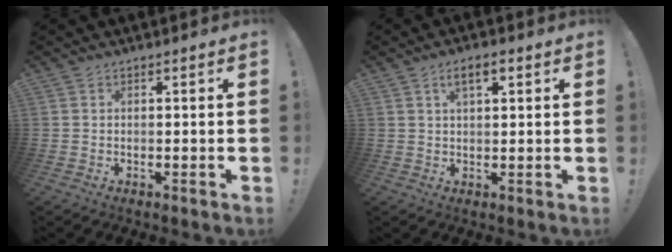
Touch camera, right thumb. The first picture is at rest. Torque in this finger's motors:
{"motor_torque": [0.00, 0.05, 0.47, 0.20, 0.08]}